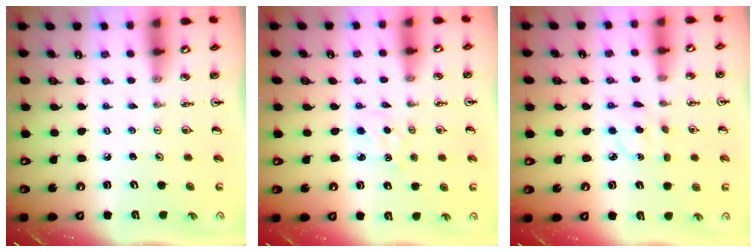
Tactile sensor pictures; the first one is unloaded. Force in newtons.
{"total": 3.6, "press": 3.5, "slide": 0.5}
{"total": 3.3, "press": 3.2, "slide": 0.8}